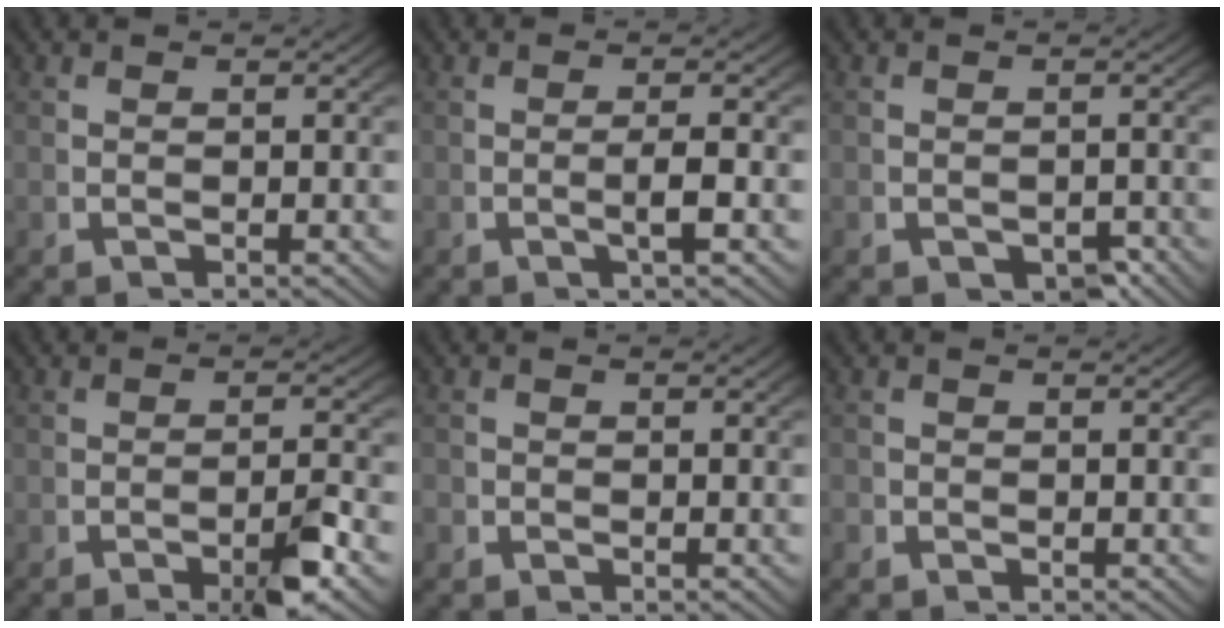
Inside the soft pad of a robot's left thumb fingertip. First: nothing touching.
{"total": 1.9, "force": [-0.3, 0.5, 1.9], "torque": [-0.036, 0.003, -0.008]}
{"total": 2.2, "force": [-1.2, 1.3, 1.2], "torque": [-0.015, -0.014, -0.013]}
{"total": 4.1, "force": [-2.0, 0.9, 3.5], "torque": [-0.046, -0.001, -0.035]}
{"total": 0.7, "force": [-0.3, 0.6, 0.0], "torque": [-0.002, -0.006, -0.008]}
{"total": 0.5, "force": [-0.3, 0.4, -0.1], "torque": [0.000, -0.007, -0.008]}